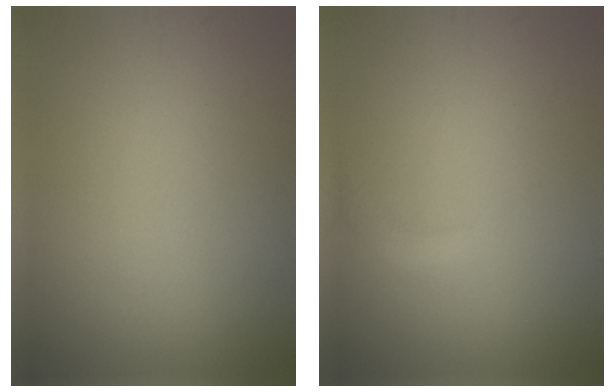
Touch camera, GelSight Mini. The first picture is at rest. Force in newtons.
{"total": 1.0, "press": 0.9, "slide": 0.2}